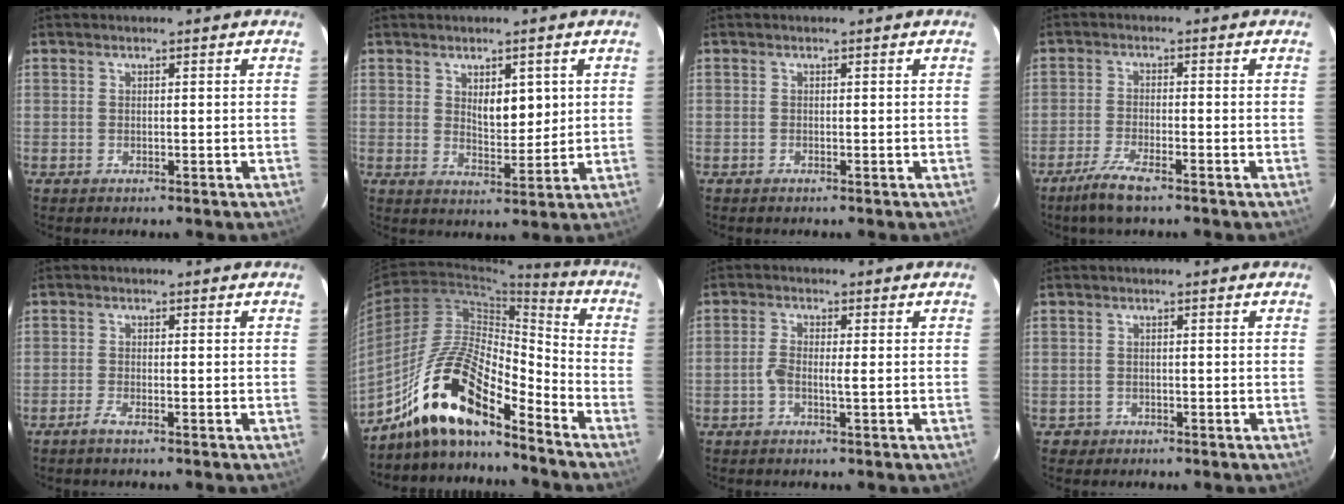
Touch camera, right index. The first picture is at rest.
{"total": 5.1, "force": [1.7, 2.3, 4.2], "torque": [-0.066, -0.005, 0.033]}
{"total": 0.0}
{"total": 5.3, "force": [-3.8, 0.6, 3.5], "torque": [-0.077, -0.011, -0.070]}
{"total": 1.4, "force": [-1.1, 0.0, 0.9], "torque": [-0.023, -0.002, -0.023]}
{"total": 14.7, "force": [-10.8, 3.4, 9.4], "torque": [-0.179, 0.026, -0.191]}
{"total": 2.7, "force": [-0.5, 0.5, 2.6], "torque": [-0.055, 0.008, -0.010]}
{"total": 1.6, "force": [-0.8, 1.3, -0.3], "torque": [-0.001, 0.007, -0.015]}